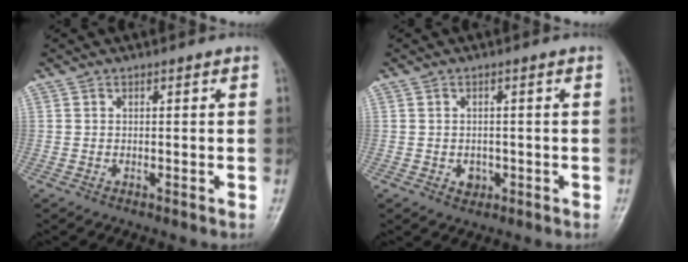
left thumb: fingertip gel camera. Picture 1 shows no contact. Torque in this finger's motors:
{"motor_torque": [-0.07, 0.07, 0.08, 0.03, 0.01]}